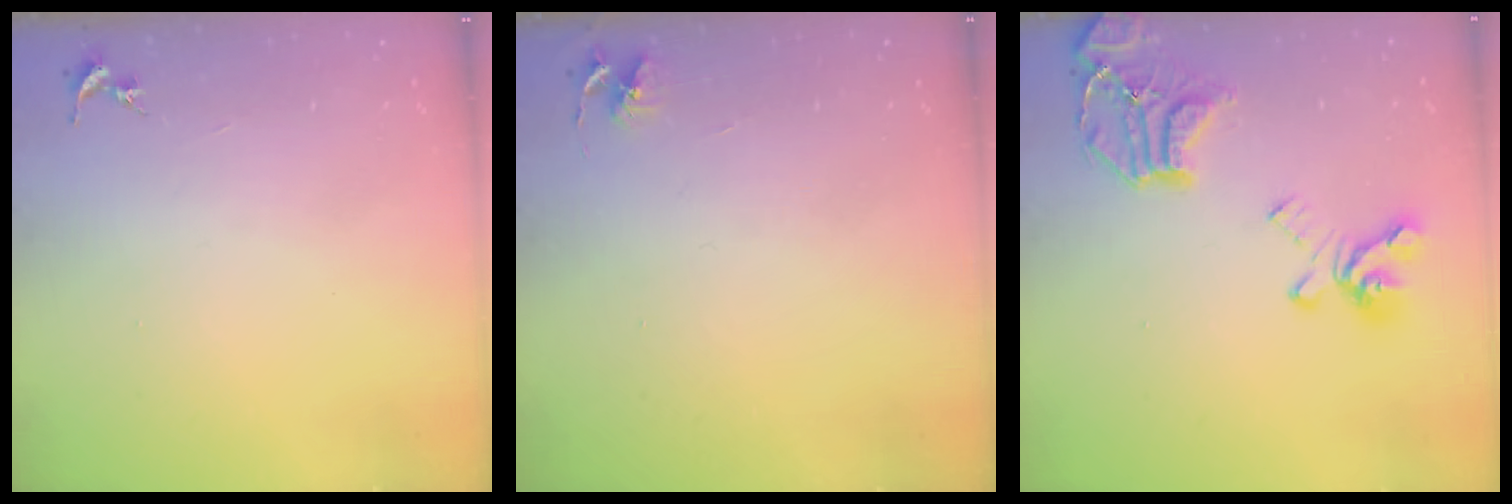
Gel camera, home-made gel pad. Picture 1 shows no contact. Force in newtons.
{"total": 4.1, "press": 4.0, "slide": 0.5}
{"total": 19.3, "press": 19.2, "slide": 1.9}